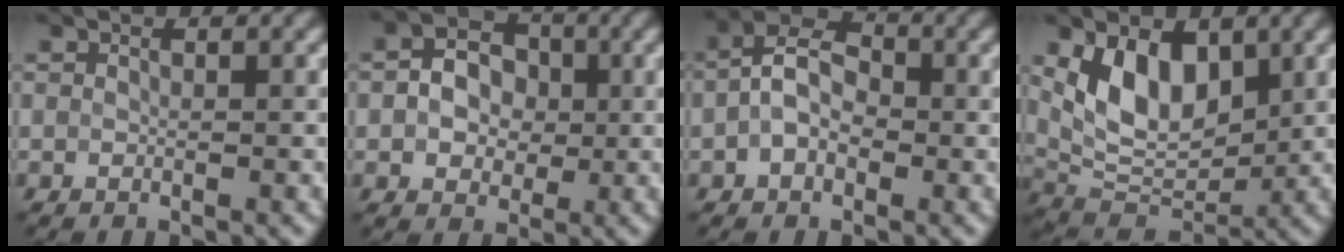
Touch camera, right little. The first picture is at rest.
{"total": 4.2, "force": [-0.1, 3.3, 2.6], "torque": [-0.046, 0.009, -0.008]}
{"total": 4.1, "force": [-0.8, 2.6, 3.1], "torque": [-0.055, 0.016, -0.024]}
{"total": 6.7, "force": [2.2, 4.0, 5.0], "torque": [-0.086, -0.008, 0.042]}